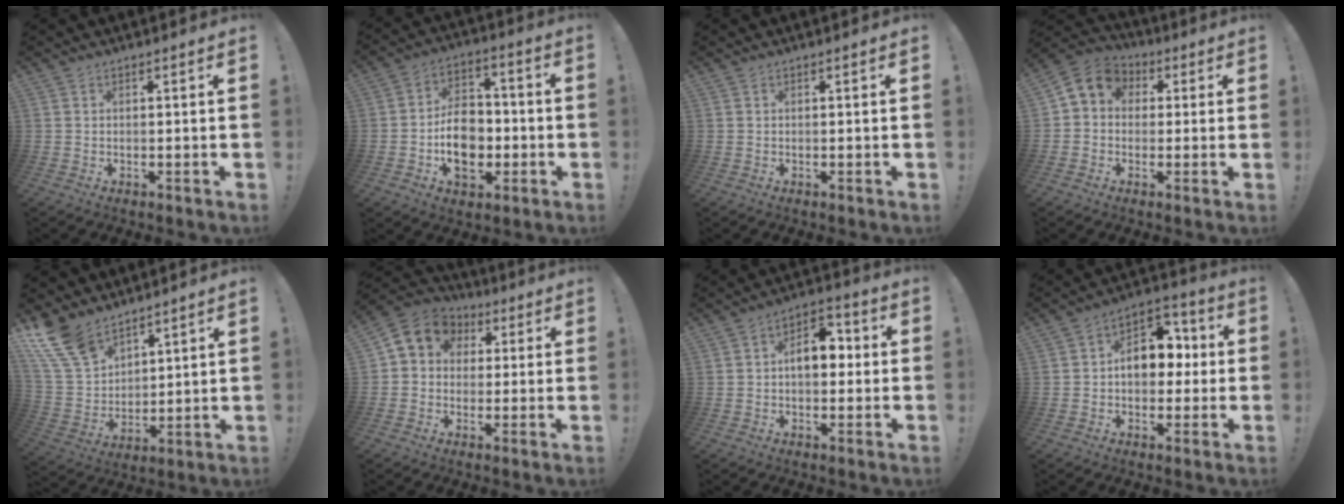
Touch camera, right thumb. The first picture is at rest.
{"total": 13.7, "force": [-3.1, 10.0, 8.9], "torque": [-0.146, 0.016, -0.054]}
{"total": 0.0}
{"total": 6.6, "force": [1.2, 5.8, 2.9], "torque": [-0.045, 0.002, 0.028]}
{"total": 13.8, "force": [10.5, 7.1, 5.5], "torque": [-0.126, -0.067, 0.205]}
{"total": 7.6, "force": [1.9, 6.7, 3.0], "torque": [-0.043, -0.006, 0.040]}
{"total": 10.4, "force": [0.5, 6.6, 8.0], "torque": [-0.109, 0.012, 0.010]}
{"total": 11.7, "force": [0.0, 8.9, 7.6], "torque": [-0.096, 0.017, 0.007]}